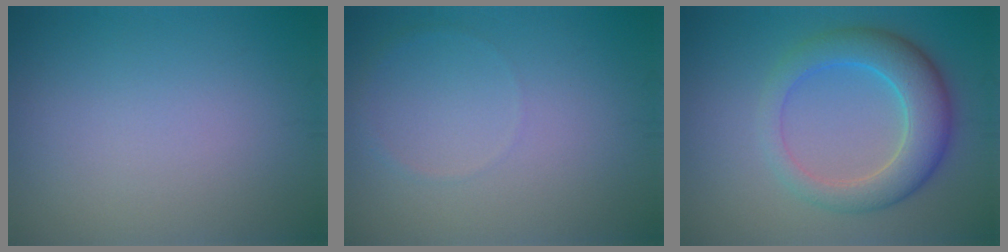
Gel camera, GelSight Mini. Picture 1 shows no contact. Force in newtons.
{"total": 0.6, "press": 0.6, "slide": 0.1}
{"total": 5.8, "press": 5.8, "slide": 0.1}